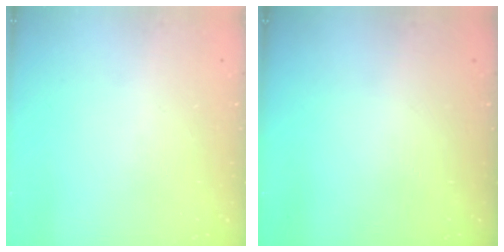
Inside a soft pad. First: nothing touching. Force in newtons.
{"total": 0.0}